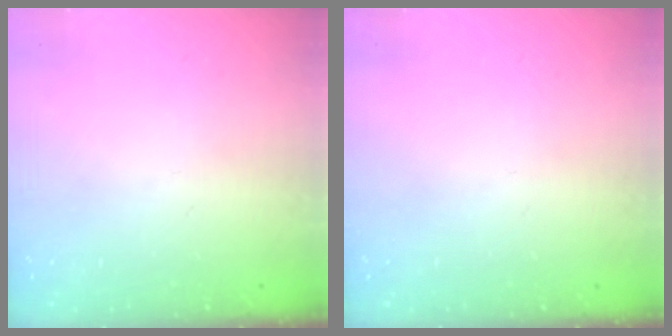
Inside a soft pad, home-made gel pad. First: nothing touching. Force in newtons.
{"total": 0.0}